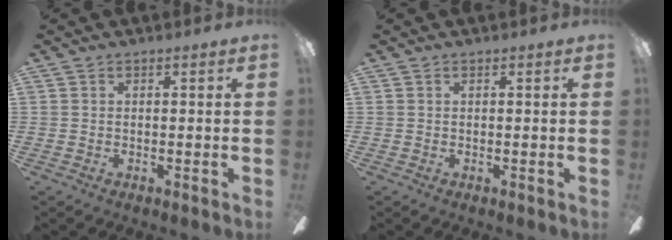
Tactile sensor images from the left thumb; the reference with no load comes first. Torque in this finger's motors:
{"motor_torque": [-0.03, -0.01, 0.00, 0.04, 0.00]}